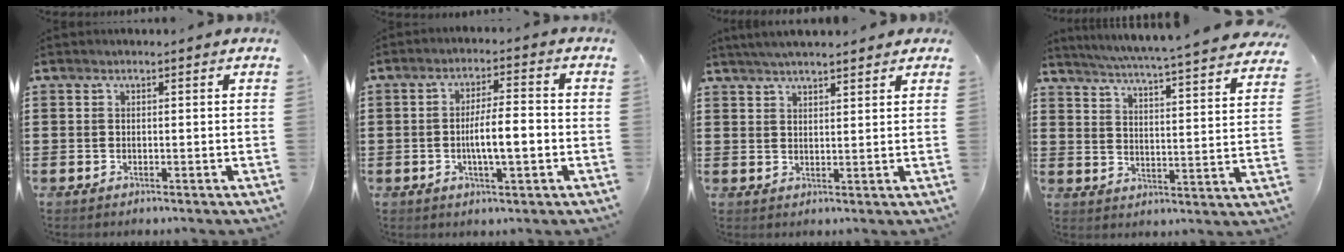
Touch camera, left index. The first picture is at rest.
{"total": 6.4, "force": [-1.3, 1.5, 6.0], "torque": [-0.103, 0.001, -0.029]}
{"total": 3.7, "force": [3.4, 0.2, 1.5], "torque": [-0.036, 0.001, 0.062]}
{"total": 4.7, "force": [4.2, -1.0, 1.7], "torque": [-0.053, -0.040, 0.065]}